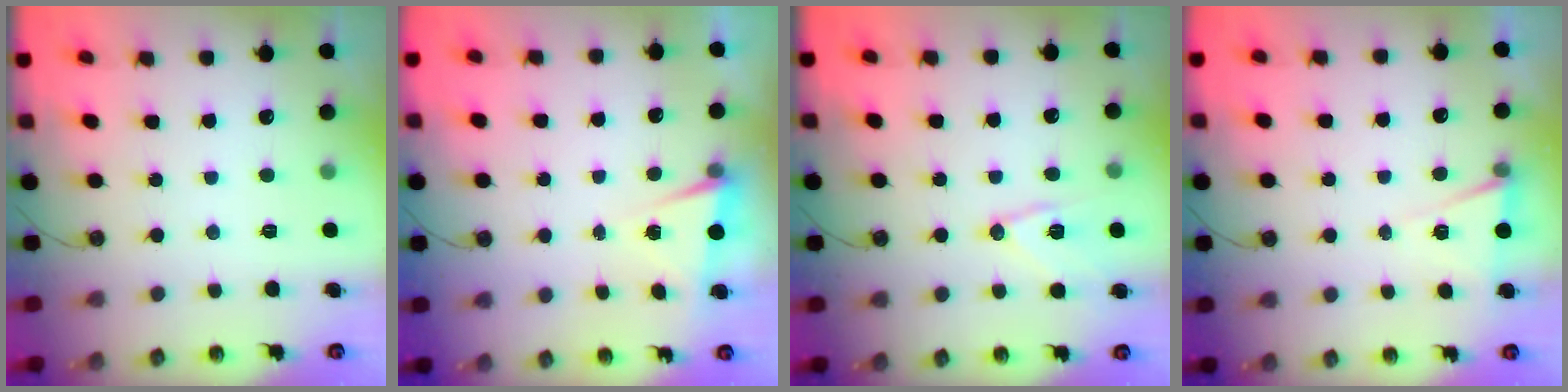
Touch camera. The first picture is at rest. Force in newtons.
{"total": 2.8, "press": 1.8, "slide": 2.2}
{"total": 11.9, "press": 11.8, "slide": 0.8}
{"total": 6.1, "press": 4.1, "slide": 4.6}